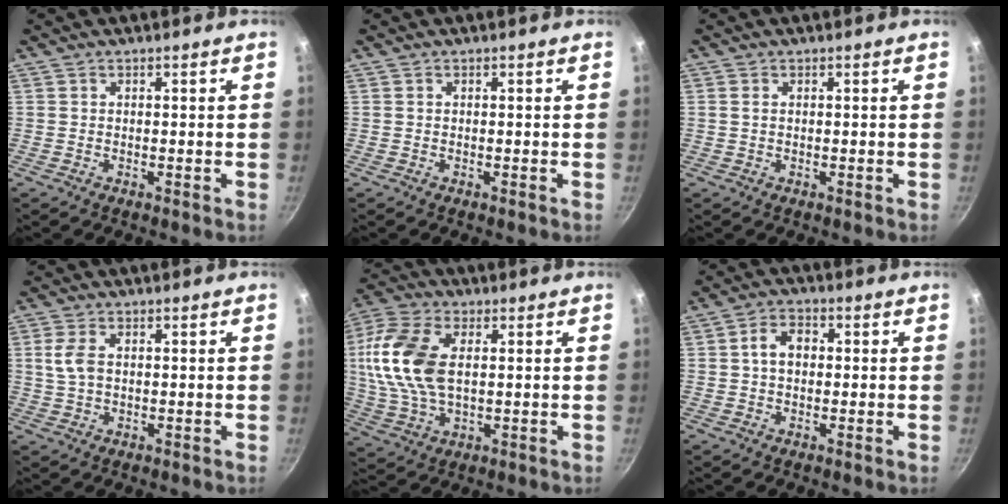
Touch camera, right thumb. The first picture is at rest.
{"total": 0.0}
{"total": 1.0, "force": [0.3, 0.6, 0.7], "torque": [-0.014, 0.002, 0.004]}
{"total": 4.5, "force": [0.8, 2.7, 3.5], "torque": [-0.075, 0.003, 0.016]}
{"total": 15.8, "force": [2.4, 9.1, 12.7], "torque": [-0.257, 0.006, 0.042]}
{"total": 5.2, "force": [0.5, 3.7, 3.6], "torque": [-0.047, 0.015, 0.000]}